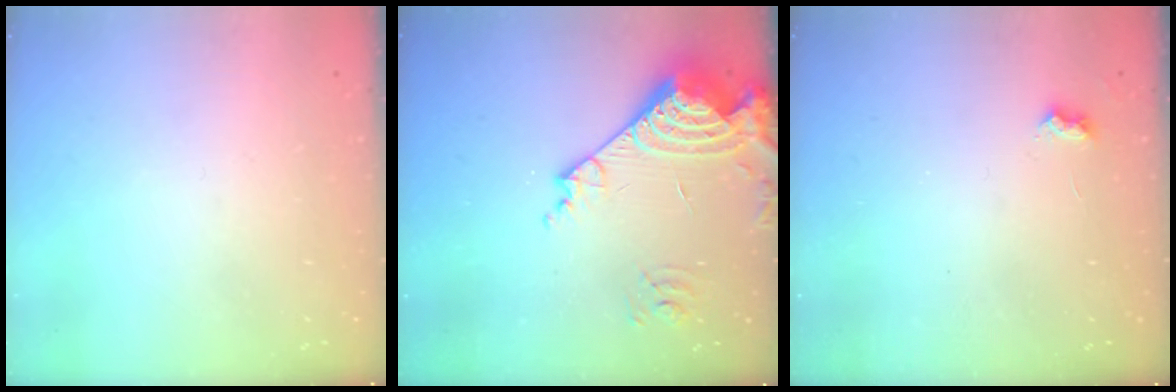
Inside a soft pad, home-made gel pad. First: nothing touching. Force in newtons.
{"total": 16.8, "press": 16.6, "slide": 2.0}
{"total": 3.8, "press": 3.7, "slide": 0.6}